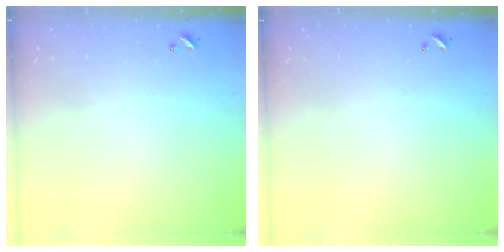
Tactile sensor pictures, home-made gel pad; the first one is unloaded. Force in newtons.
{"total": 0.0}